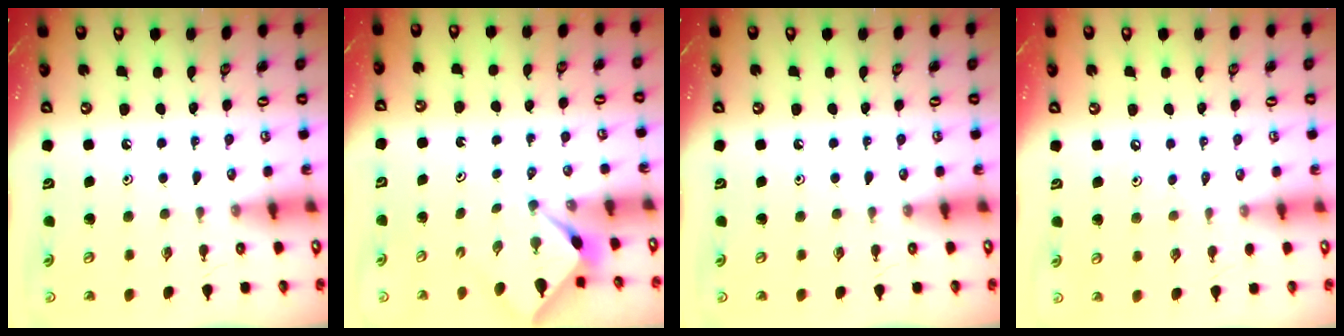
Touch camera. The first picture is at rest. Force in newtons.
{"total": 2.4, "press": 2.3, "slide": 0.3}
{"total": 0.0}
{"total": 1.7, "press": 1.7, "slide": 0.4}